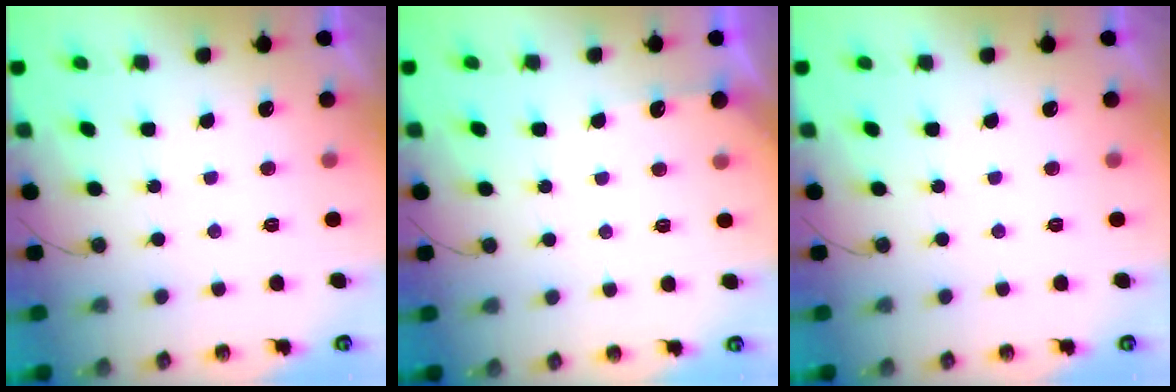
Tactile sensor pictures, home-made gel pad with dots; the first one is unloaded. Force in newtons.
{"total": 3.4, "press": 3.4, "slide": 0.4}
{"total": 0.0}